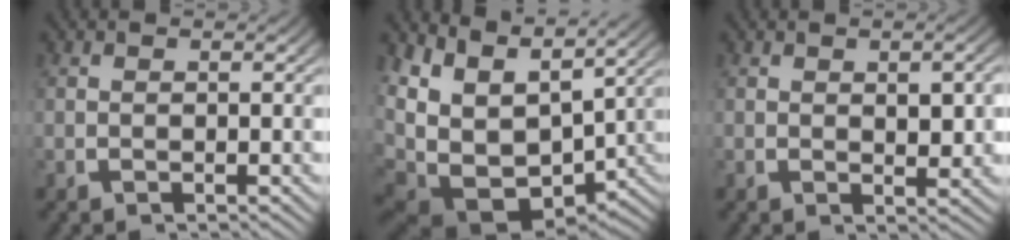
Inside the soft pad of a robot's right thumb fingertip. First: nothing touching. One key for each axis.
{"total": 13.4, "fx": -1.0, "fy": 9.3, "fz": 9.5, "tx": -0.224, "ty": -0.063, "tz": 0.014}
{"total": 1.9, "fx": 0.4, "fy": 0.8, "fz": 1.7, "tx": -0.018, "ty": -0.003, "tz": 0.009}